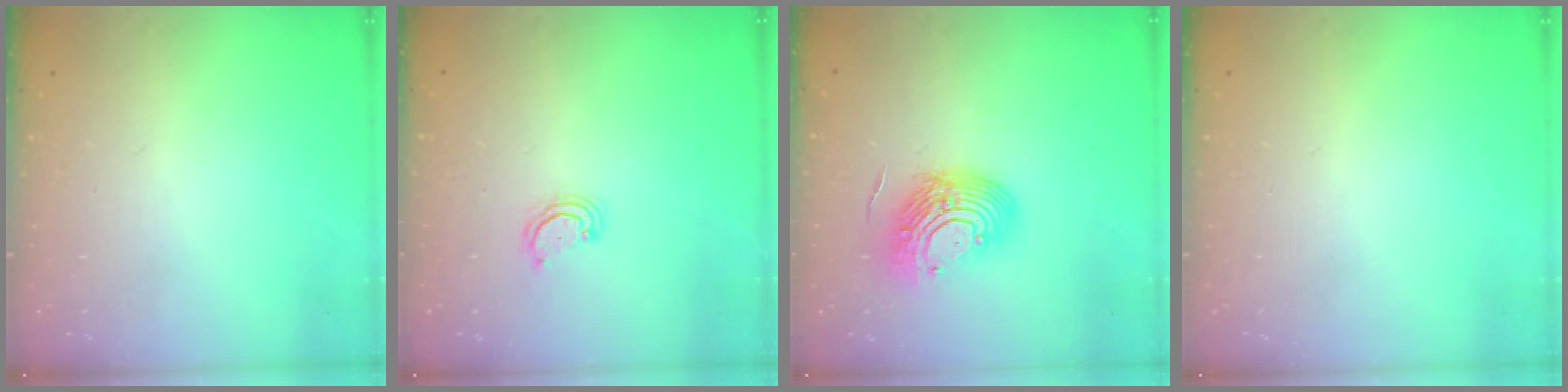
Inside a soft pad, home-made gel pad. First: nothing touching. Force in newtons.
{"total": 2.9, "press": 2.9, "slide": 0.3}
{"total": 12.7, "press": 12.3, "slide": 2.9}
{"total": 0.0}